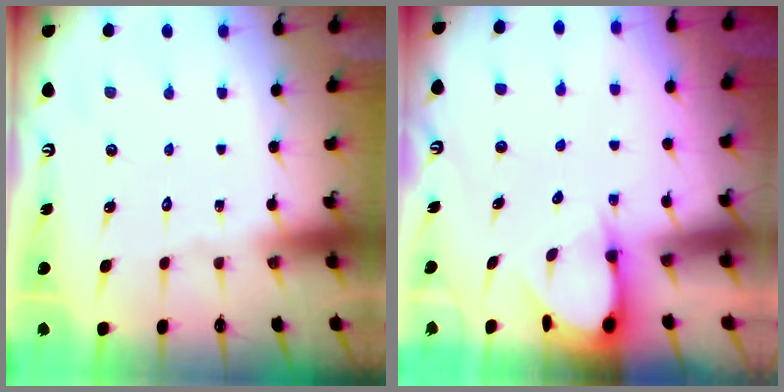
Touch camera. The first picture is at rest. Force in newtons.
{"total": 3.4, "press": 3.4, "slide": 0.4}